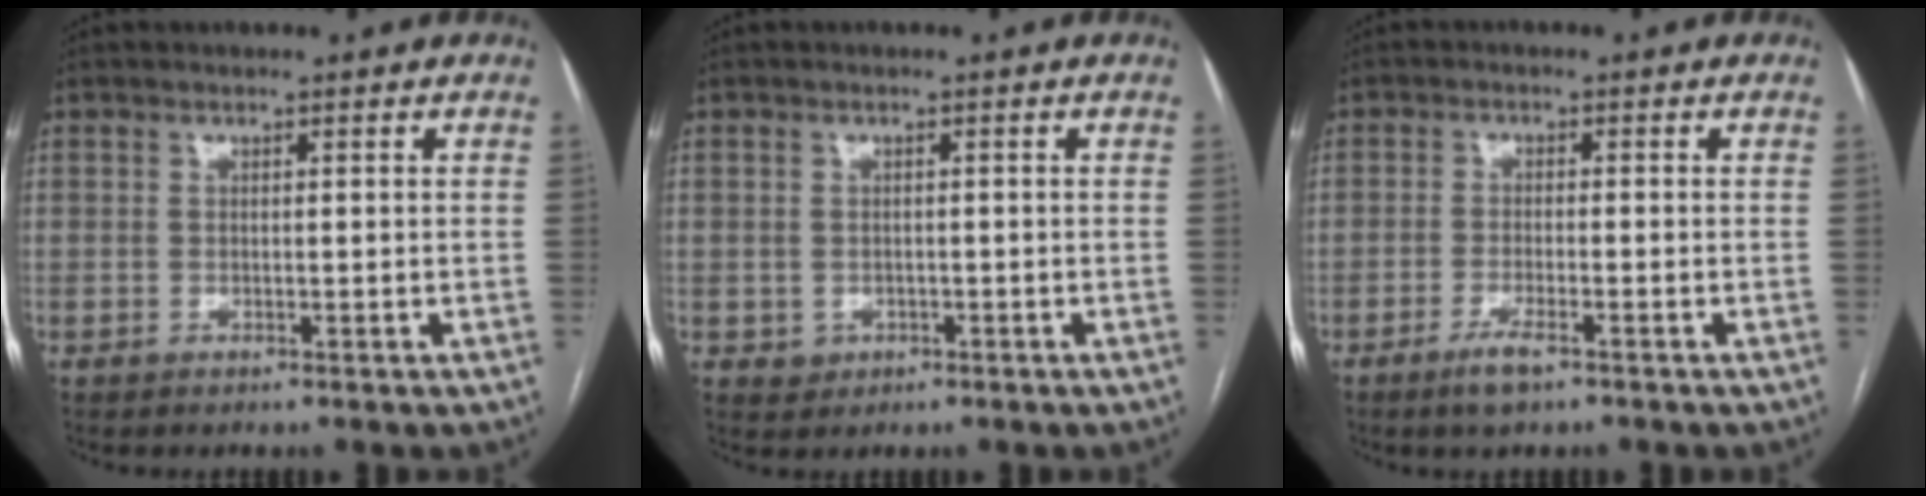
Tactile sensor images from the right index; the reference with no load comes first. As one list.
[{"total": 2.2, "force": [-0.6, 2.1, 0.3], "torque": [0.000, 0.006, -0.002]}, {"total": 3.5, "force": [-2.4, 0.5, 2.6], "torque": [-0.055, -0.005, -0.042]}]